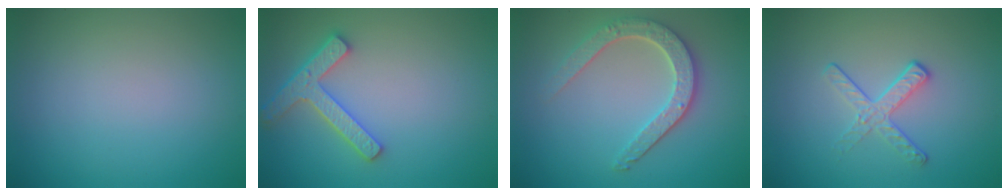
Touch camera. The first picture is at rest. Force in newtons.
{"total": 3.9, "press": 3.6, "slide": 1.5}
{"total": 3.9, "press": 3.4, "slide": 2.0}
{"total": 2.1, "press": 1.4, "slide": 1.6}